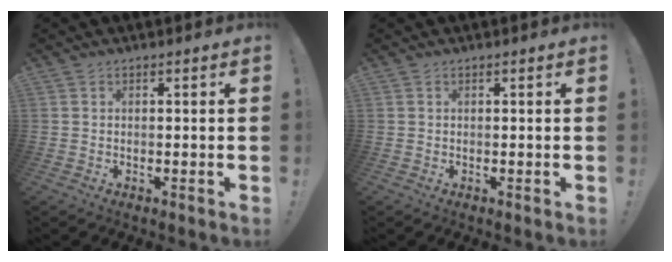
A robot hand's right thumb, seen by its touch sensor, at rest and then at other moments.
{"total": 0.0}